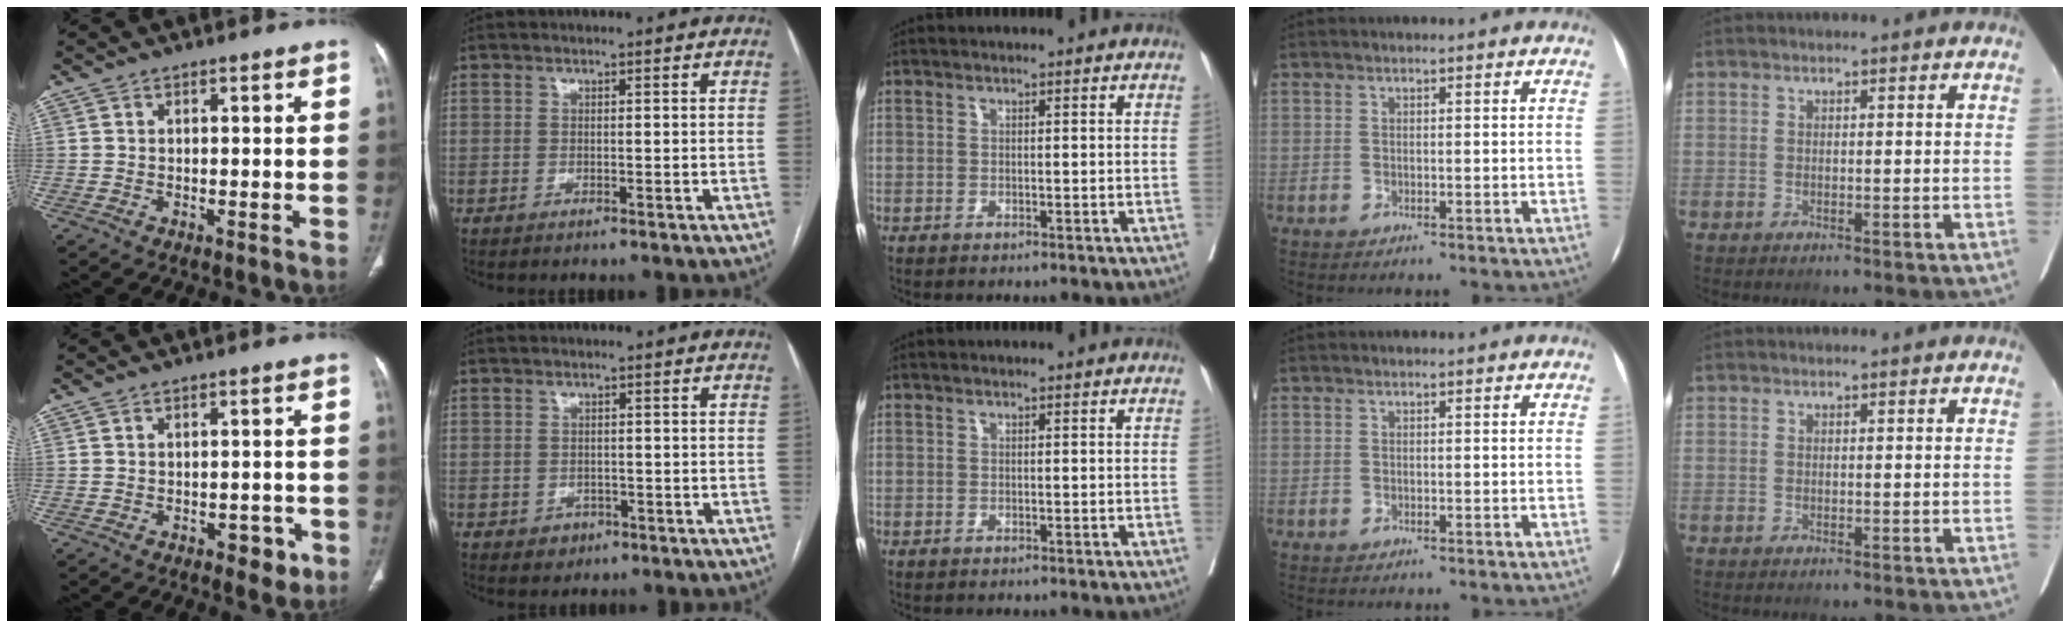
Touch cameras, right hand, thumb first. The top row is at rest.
{"thumb": {"total": 3.9, "force": [-1.9, 2.3, 2.5], "torque": [-0.014, 0.009, -0.021]}, "index": {"total": 2.5, "force": [-0.9, 2.3, 0.5], "torque": [0.002, 0.006, -0.007]}}